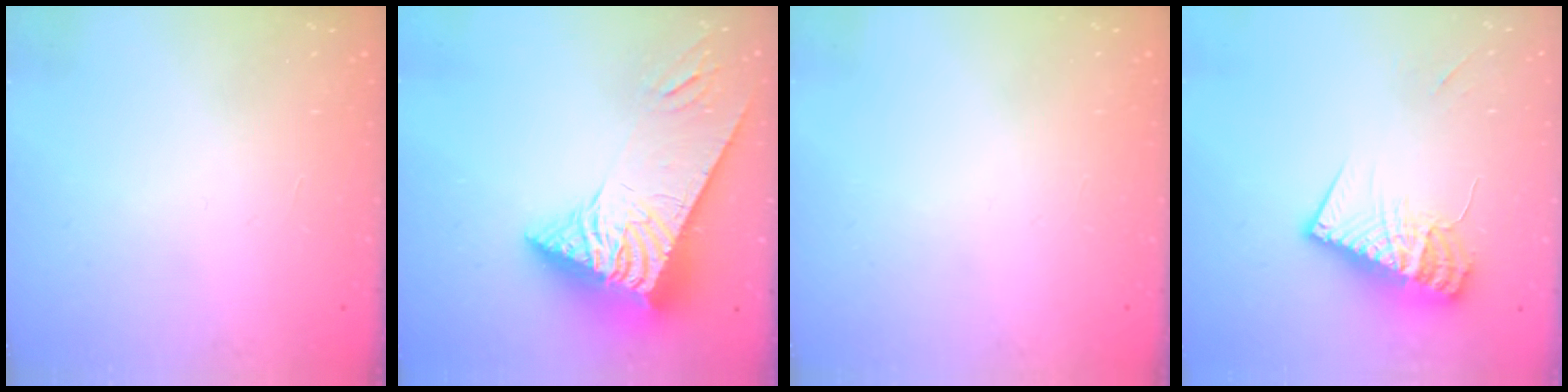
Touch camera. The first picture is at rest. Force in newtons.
{"total": 9.7, "press": 9.5, "slide": 1.8}
{"total": 0.0}
{"total": 13.9, "press": 13.8, "slide": 1.4}